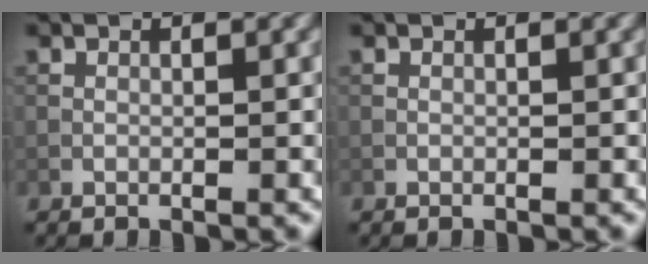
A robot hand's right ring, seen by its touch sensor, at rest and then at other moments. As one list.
[{"total": 0.0}]